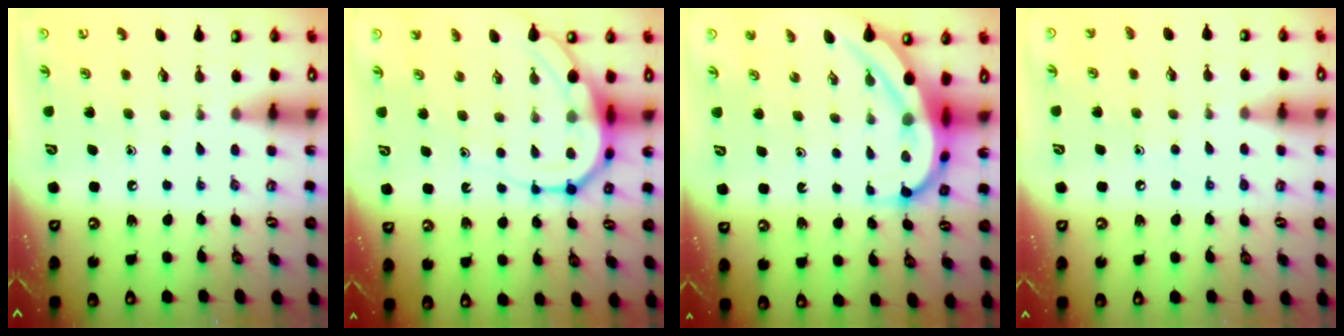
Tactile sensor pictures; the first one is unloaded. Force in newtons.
{"total": 10.4, "press": 10.3, "slide": 1.0}
{"total": 8.0, "press": 7.9, "slide": 1.0}
{"total": 5.7, "press": 5.7, "slide": 0.7}